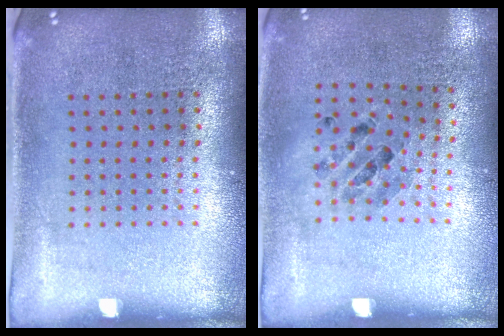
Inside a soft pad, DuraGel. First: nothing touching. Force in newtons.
{"total": 0.8, "press": 0.8, "slide": 0.2}